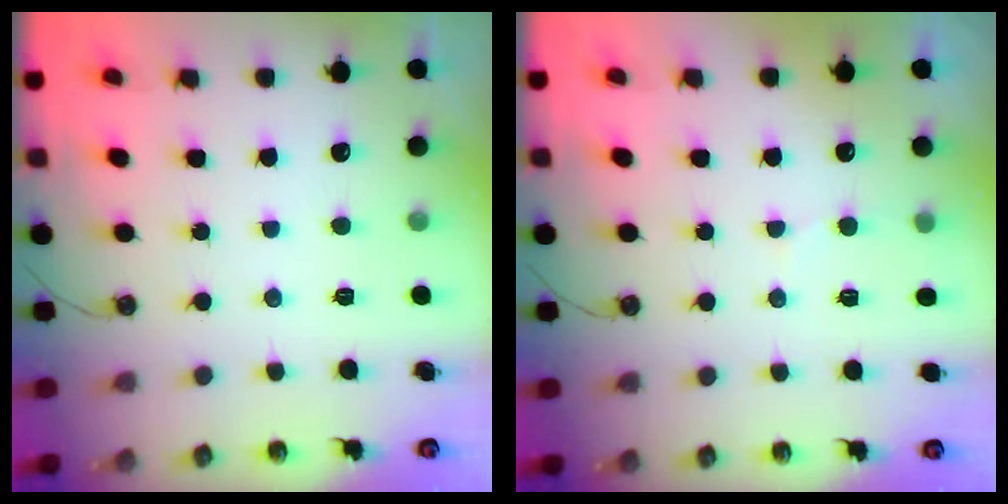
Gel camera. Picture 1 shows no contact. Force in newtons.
{"total": 5.4, "press": 5.2, "slide": 1.5}